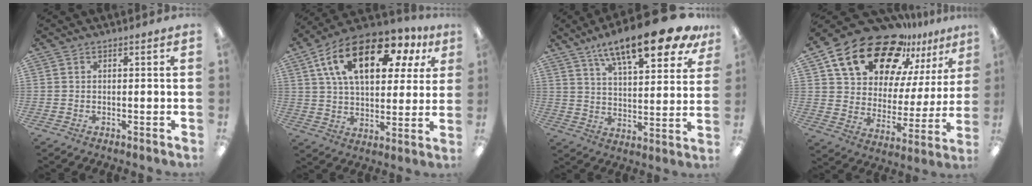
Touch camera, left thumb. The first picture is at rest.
{"total": 20.5, "force": [9.9, 10.3, 14.6], "torque": [-0.254, -0.018, 0.170]}
{"total": 18.0, "force": [12.8, 5.1, 11.6], "torque": [-0.181, -0.072, 0.207]}
{"total": 21.2, "force": [15.5, 10.4, 10.1], "torque": [-0.182, -0.100, 0.275]}